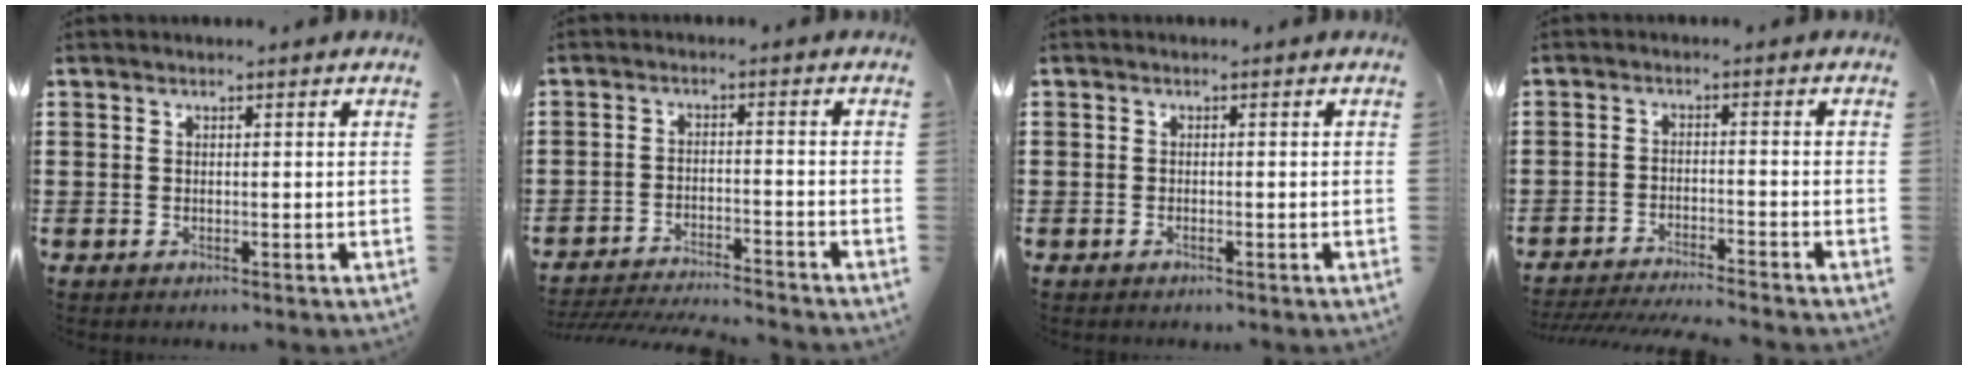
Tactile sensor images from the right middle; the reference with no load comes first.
{"total": 4.0, "force": [-4.0, 0.0, 0.5], "torque": [-0.020, -0.004, -0.086]}
{"total": 0.6, "force": [-0.5, 0.3, 0.1], "torque": [-0.001, 0.003, -0.011]}
{"total": 3.6, "force": [-3.6, -0.3, 0.6], "torque": [-0.020, -0.007, -0.076]}